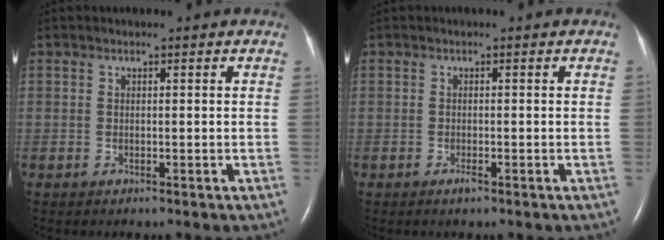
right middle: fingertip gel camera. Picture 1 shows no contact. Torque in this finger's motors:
{"motor_torque": [0.15, -0.09, -0.08, 0.00]}